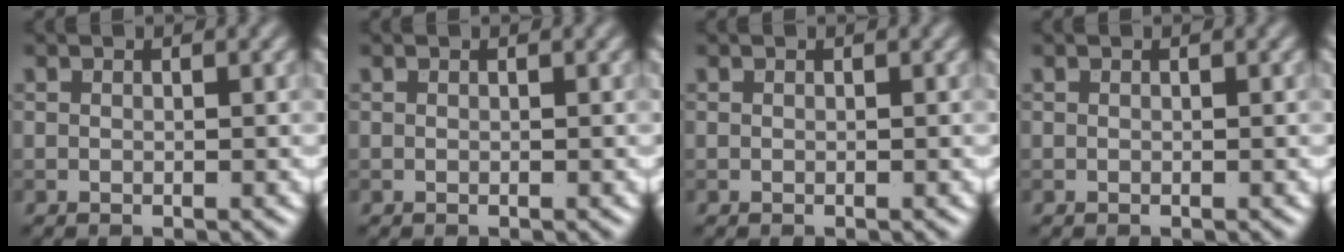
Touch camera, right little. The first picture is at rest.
{"total": 0.0}
{"total": 0.0}
{"total": 0.0}